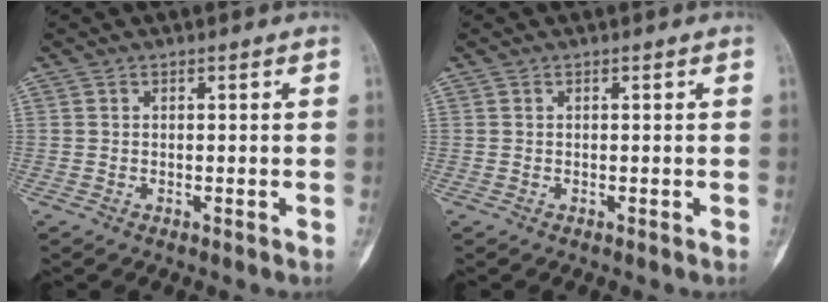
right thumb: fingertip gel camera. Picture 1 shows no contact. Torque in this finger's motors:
{"motor_torque": [0.00, 0.00, 0.04, -0.04, 0.00]}